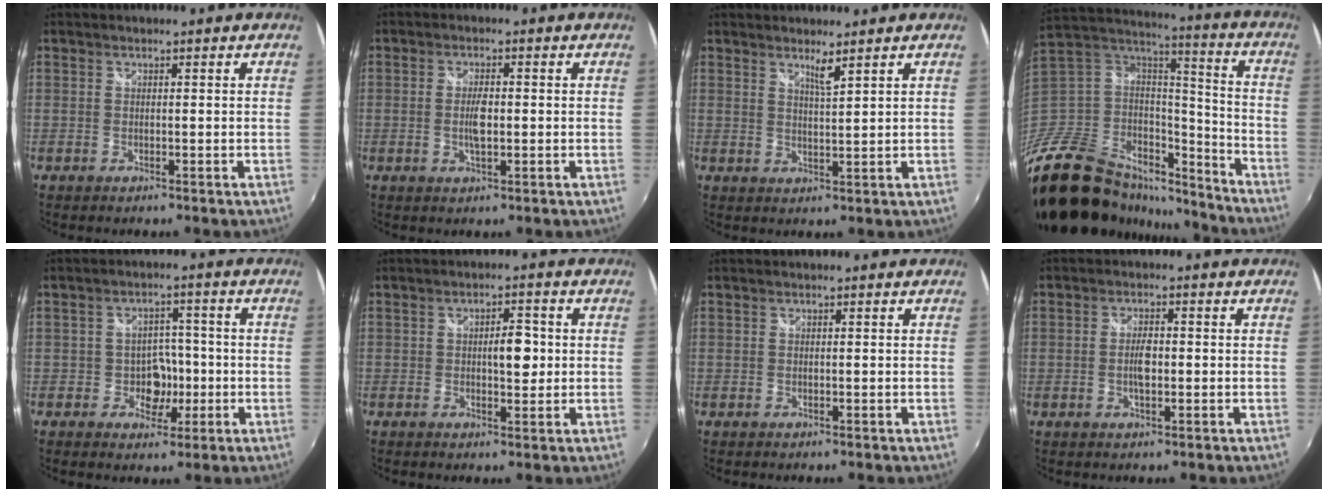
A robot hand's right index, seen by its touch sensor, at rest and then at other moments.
{"total": 3.4, "force": [-0.2, 1.2, 3.1], "torque": [-0.058, 0.002, -0.002]}
{"total": 2.6, "force": [2.0, -0.5, 1.6], "torque": [-0.030, -0.005, 0.031]}
{"total": 30.6, "force": [-21.2, 16.0, 15.2], "torque": [-0.317, 0.031, -0.328]}
{"total": 4.9, "force": [-1.4, 4.2, 2.1], "torque": [-0.038, 0.012, -0.013]}
{"total": 4.1, "force": [0.3, 1.9, 3.6], "torque": [-0.053, 0.008, 0.007]}
{"total": 0.0}
{"total": 3.1, "force": [-0.3, 1.3, 2.8], "torque": [-0.051, 0.004, -0.005]}